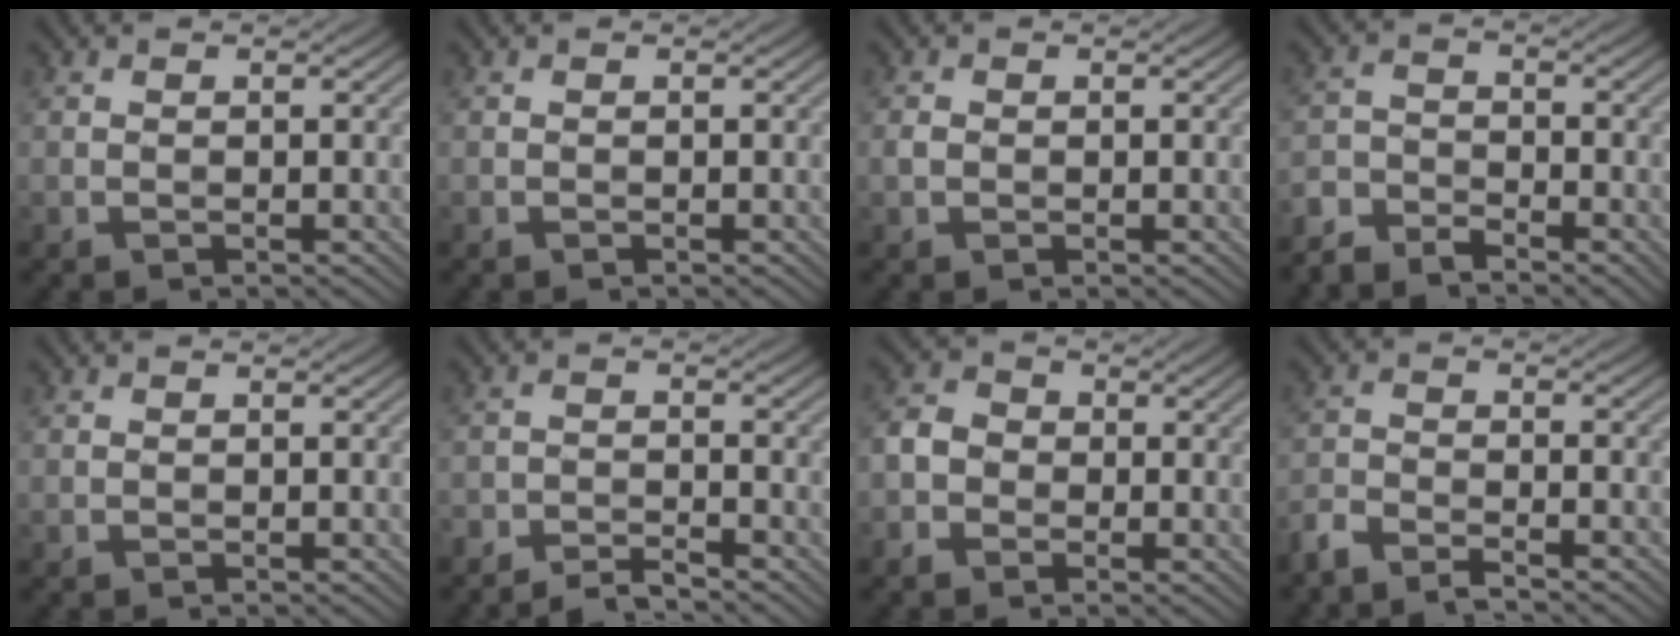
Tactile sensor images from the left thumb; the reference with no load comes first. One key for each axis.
{"total": 0.0}
{"total": 0.9, "fx": -0.1, "fy": 0.7, "fz": 0.5, "tx": -0.013, "ty": -0.001, "tz": -0.005}
{"total": 5.3, "fx": -4.7, "fy": 1.4, "fz": 1.9, "tx": -0.039, "ty": -0.008, "tz": -0.102}
{"total": 0.0}
{"total": 3.8, "fx": -3.6, "fy": 0.4, "fz": 1.1, "tx": -0.017, "ty": 0.002, "tz": -0.071}
{"total": 3.4, "fx": -1.4, "fy": 2.8, "fz": 1.5, "tx": -0.038, "ty": 0.001, "tz": -0.039}
{"total": 4.6, "fx": -4.0, "fy": 1.0, "fz": 2.0, "tx": -0.043, "ty": -0.006, "tz": -0.087}